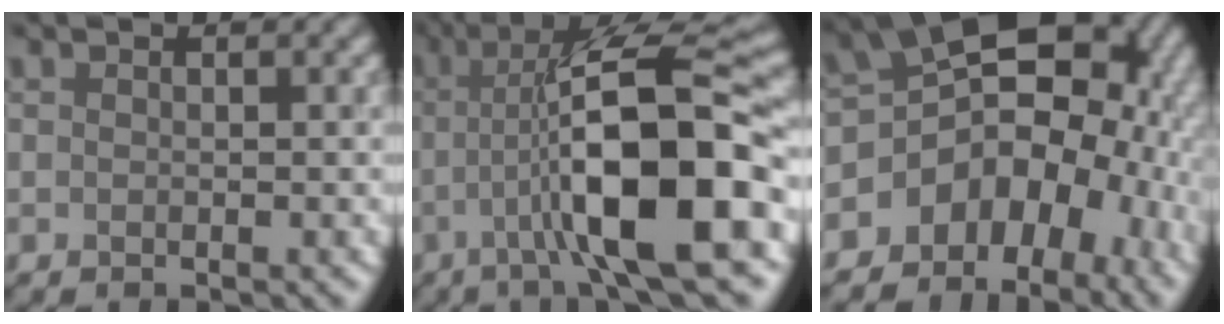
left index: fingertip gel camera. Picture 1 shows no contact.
{"total": 13.2, "force": [-2.3, 2.9, 12.7], "torque": [-0.192, 0.012, -0.036]}
{"total": 13.2, "force": [-4.3, 9.2, 8.4], "torque": [-0.117, -0.006, -0.070]}